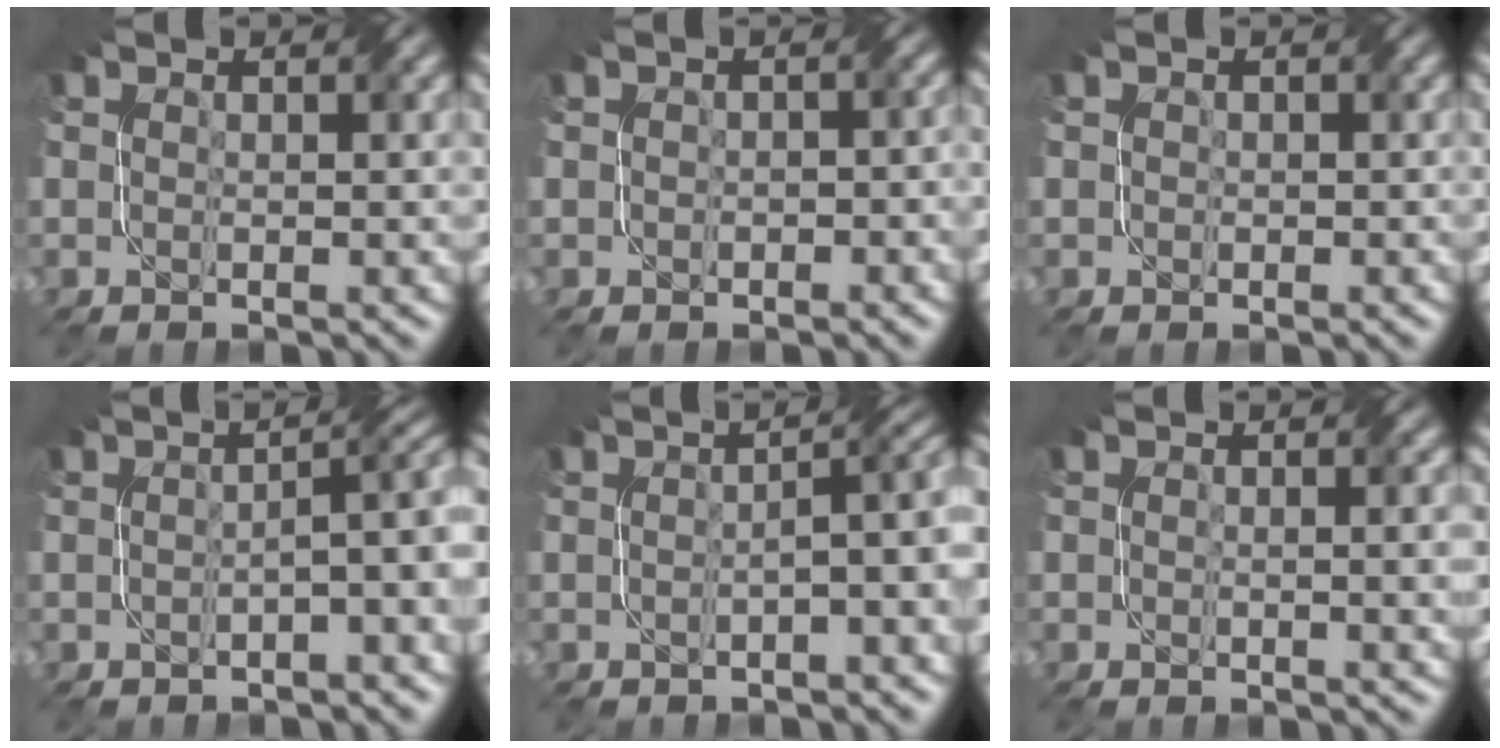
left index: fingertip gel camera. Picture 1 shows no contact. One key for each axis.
{"total": 1.4, "fx": -0.2, "fy": 1.0, "fz": 0.9, "tx": -0.010, "ty": -0.002, "tz": -0.002}
{"total": 0.8, "fx": 0.3, "fy": 0.7, "fz": 0.0, "tx": 0.004, "ty": -0.002, "tz": -0.001}
{"total": 4.8, "fx": -0.7, "fy": 1.4, "fz": 4.5, "tx": -0.049, "ty": 0.016, "tz": -0.012}
{"total": 4.9, "fx": -0.6, "fy": 1.6, "fz": 4.6, "tx": -0.044, "ty": 0.015, "tz": -0.007}
{"total": 2.0, "fx": 0.2, "fy": 0.5, "fz": 1.9, "tx": -0.024, "ty": 0.000, "tz": 0.006}